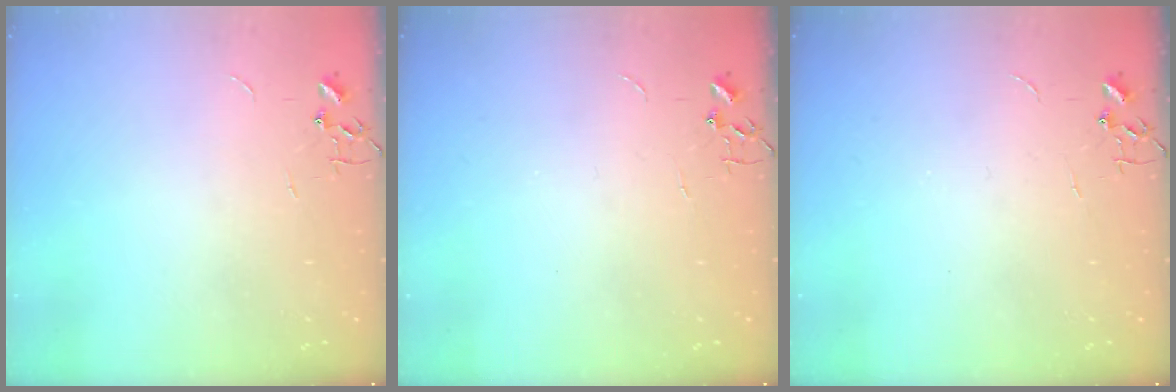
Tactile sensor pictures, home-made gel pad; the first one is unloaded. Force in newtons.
{"total": 0.0}
{"total": 0.0}